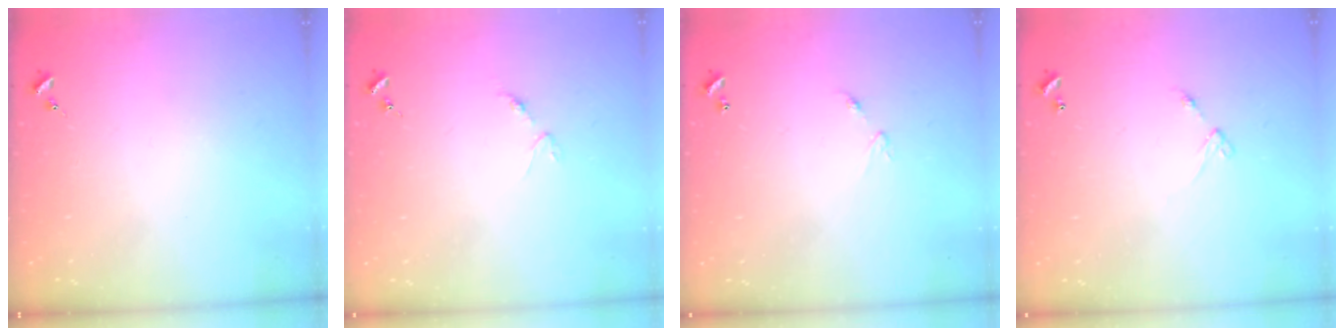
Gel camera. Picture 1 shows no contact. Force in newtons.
{"total": 3.1, "press": 3.0, "slide": 0.4}
{"total": 5.0, "press": 5.0, "slide": 0.5}
{"total": 4.6, "press": 4.6, "slide": 0.5}